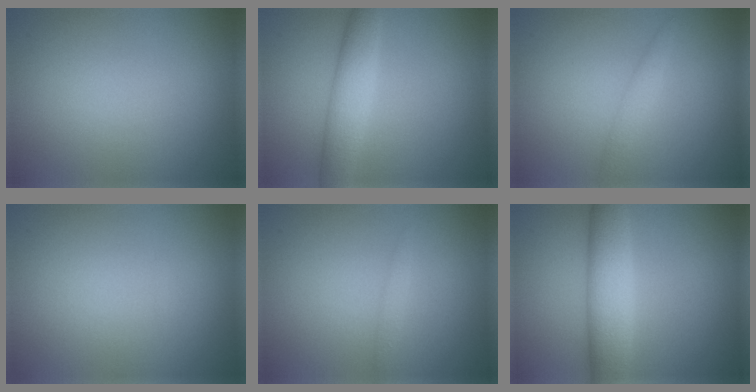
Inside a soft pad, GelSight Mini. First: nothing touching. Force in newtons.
{"total": 3.9, "press": 3.9, "slide": 0.1}
{"total": 1.4, "press": 1.4, "slide": 0.1}
{"total": 0.0}
{"total": 0.7, "press": 0.7, "slide": 0.1}
{"total": 5.6, "press": 5.6, "slide": 0.1}